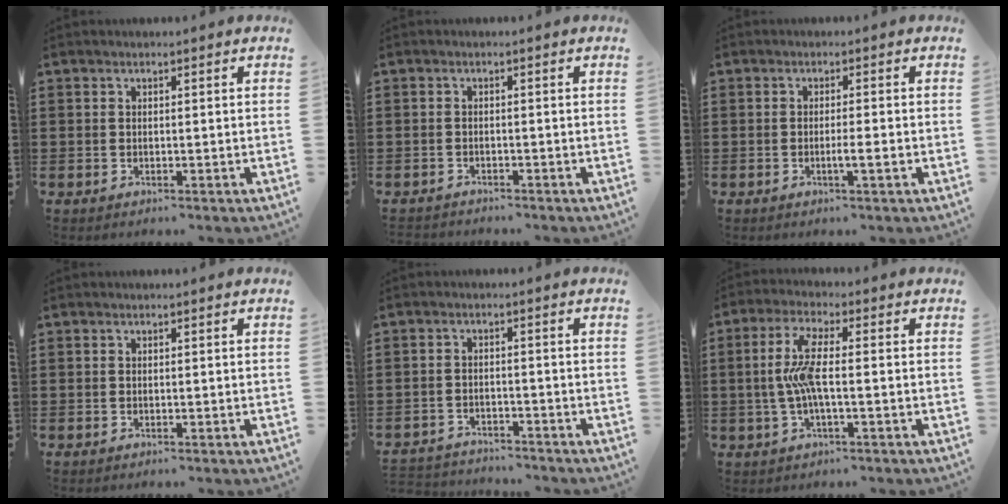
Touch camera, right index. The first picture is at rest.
{"total": 1.2, "force": [-1.2, 0.2, -0.2], "torque": [-0.001, 0.003, -0.027]}
{"total": 2.3, "force": [-0.8, -0.1, 2.2], "torque": [-0.035, -0.005, -0.016]}
{"total": 0.0}
{"total": 3.0, "force": [-2.9, 0.3, -0.2], "torque": [-0.005, -0.001, -0.065]}
{"total": 6.5, "force": [-0.9, 1.4, 6.3], "torque": [-0.141, -0.007, -0.027]}